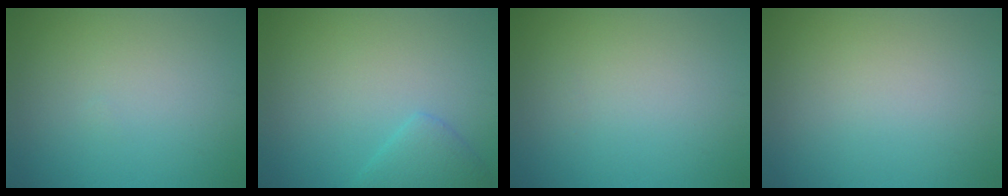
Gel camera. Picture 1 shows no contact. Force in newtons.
{"total": 1.6, "press": 1.6, "slide": 0.0}
{"total": 0.0}
{"total": 0.0}